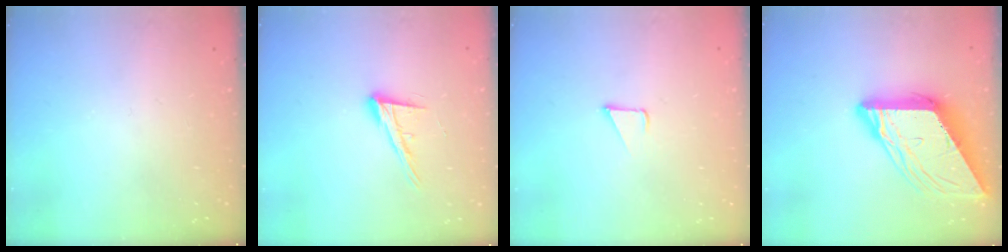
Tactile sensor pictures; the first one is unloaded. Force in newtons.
{"total": 13.2, "press": 12.7, "slide": 3.4}
{"total": 2.4, "press": 2.4, "slide": 0.2}
{"total": 14.2, "press": 14.1, "slide": 1.5}